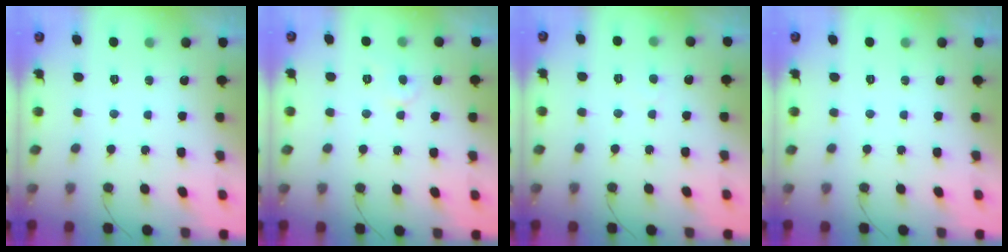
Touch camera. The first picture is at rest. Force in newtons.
{"total": 3.9, "press": 3.9, "slide": 0.3}
{"total": 2.4, "press": 2.4, "slide": 0.2}
{"total": 0.0}